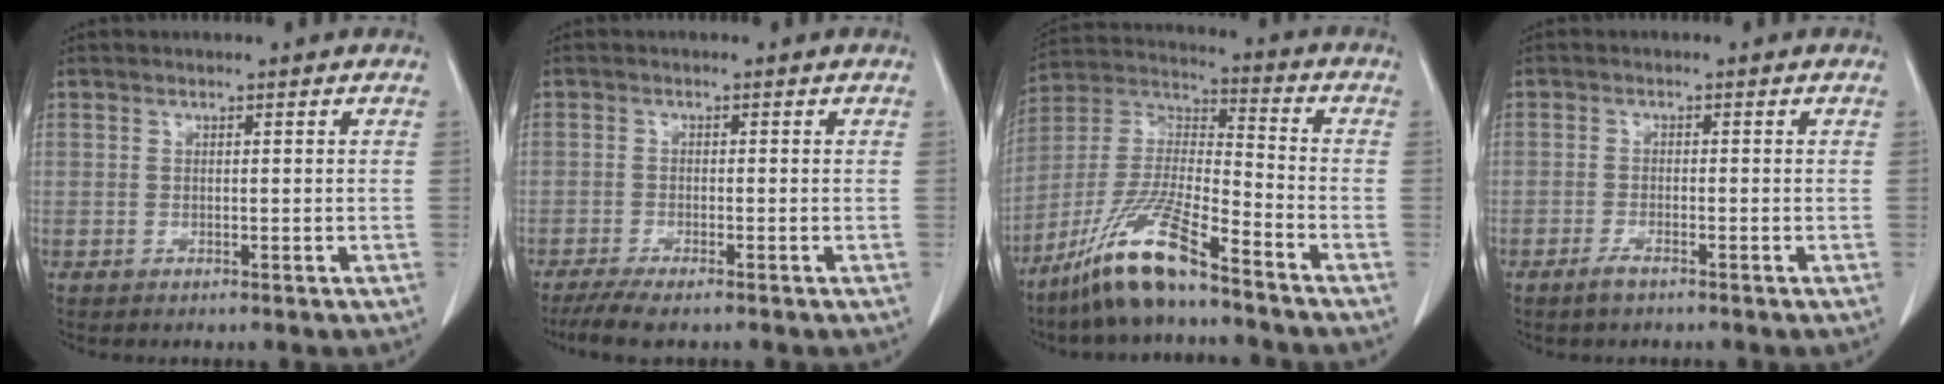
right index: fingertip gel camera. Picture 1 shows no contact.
{"total": 4.9, "force": [-3.7, 0.5, 3.1], "torque": [-0.052, -0.010, -0.063]}
{"total": 13.9, "force": [-9.9, 1.4, 9.6], "torque": [-0.206, -0.015, -0.191]}
{"total": 2.1, "force": [-1.6, 0.3, 1.3], "torque": [-0.031, -0.002, -0.030]}